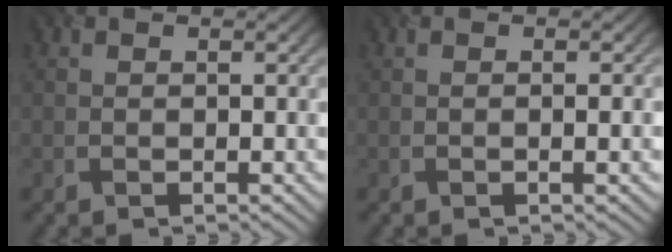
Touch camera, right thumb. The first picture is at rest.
{"total": 1.3, "force": [-0.2, 0.1, 1.3], "torque": [-0.020, 0.001, -0.002]}